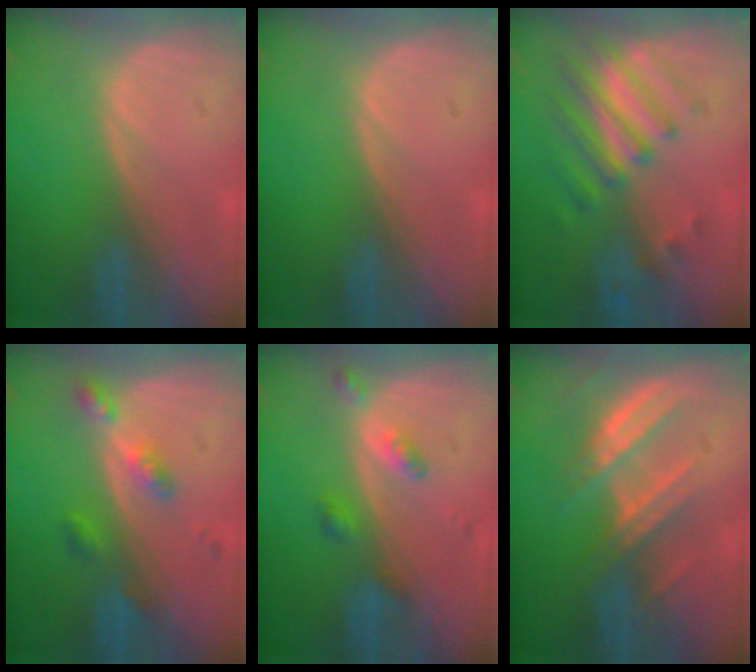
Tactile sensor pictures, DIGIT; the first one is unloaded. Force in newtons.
{"total": 0.0}
{"total": 7.8, "press": 6.9, "slide": 3.6}
{"total": 4.8, "press": 4.3, "slide": 2.0}
{"total": 3.5, "press": 3.5, "slide": 0.4}
{"total": 7.0, "press": 6.9, "slide": 1.1}